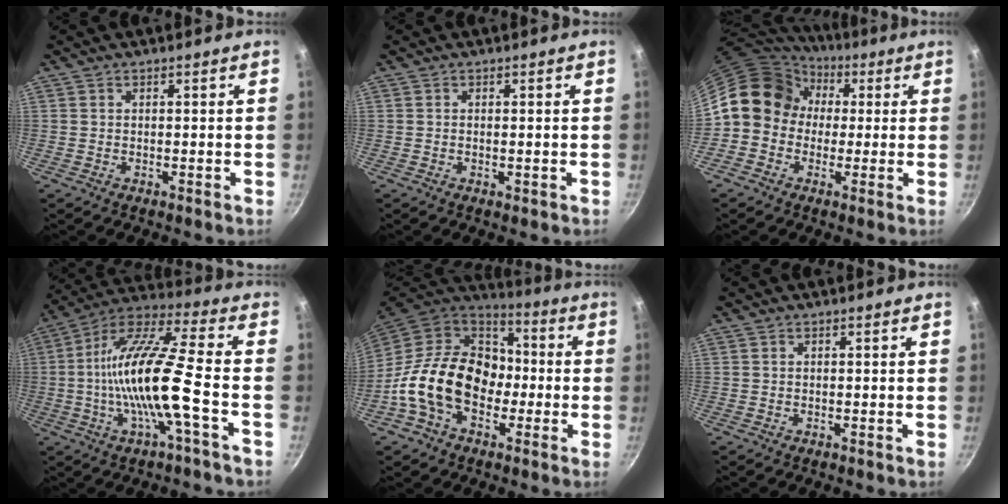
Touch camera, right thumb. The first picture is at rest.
{"total": 0.7, "force": [-0.1, 0.3, 0.6], "torque": [-0.009, -0.001, -0.002]}
{"total": 13.1, "force": [1.2, 11.6, 5.9], "torque": [-0.064, 0.033, 0.001]}
{"total": 18.0, "force": [-3.6, 3.2, 17.3], "torque": [-0.316, 0.032, -0.078]}
{"total": 20.6, "force": [-3.6, 15.1, 13.5], "torque": [-0.201, 0.053, -0.074]}
{"total": 0.0}